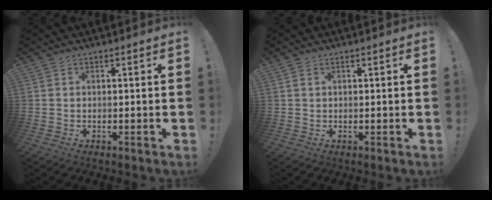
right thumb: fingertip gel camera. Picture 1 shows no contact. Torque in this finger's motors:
{"motor_torque": [-0.07, -0.06, -0.11, -0.08, 0.01]}